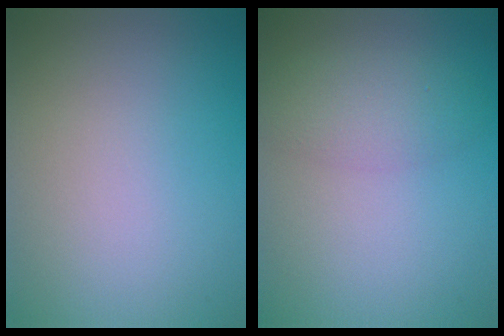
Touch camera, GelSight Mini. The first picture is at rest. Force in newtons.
{"total": 2.8, "press": 2.8, "slide": 0.2}